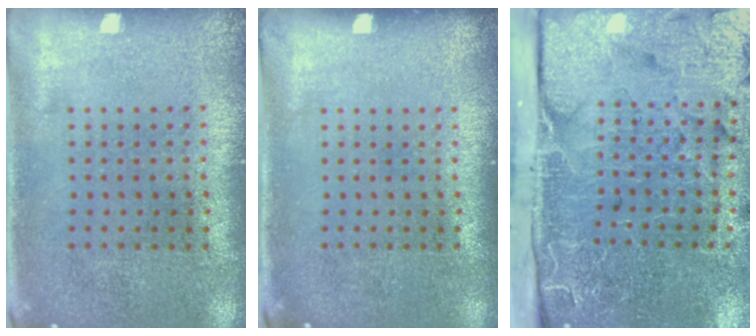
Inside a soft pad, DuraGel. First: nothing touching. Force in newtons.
{"total": 0.0}
{"total": 5.1, "press": 4.0, "slide": 3.2}